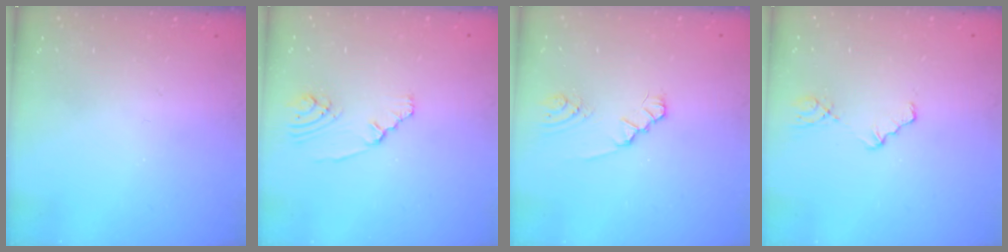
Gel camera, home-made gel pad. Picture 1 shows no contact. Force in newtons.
{"total": 2.2, "press": 2.1, "slide": 0.6}
{"total": 1.8, "press": 1.8, "slide": 0.2}
{"total": 2.2, "press": 2.2, "slide": 0.2}